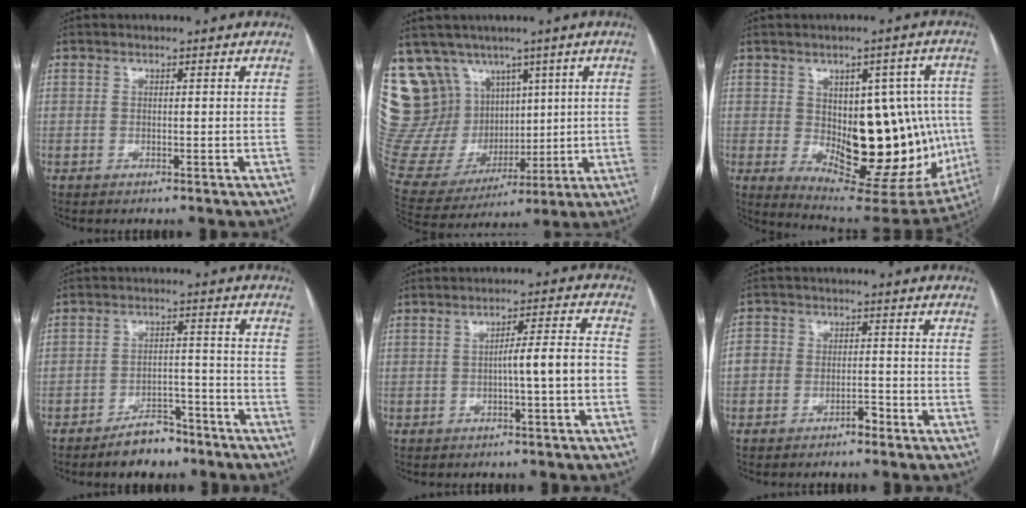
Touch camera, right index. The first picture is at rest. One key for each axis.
{"total": 22.0, "fx": 10.8, "fy": 16.9, "fz": 9.2, "tx": -0.225, "ty": 0.064, "tz": 0.228}
{"total": 22.7, "fx": -1.9, "fy": 10.3, "fz": 20.1, "tx": -0.244, "ty": 0.005, "tz": 0.000}
{"total": 6.0, "fx": -4.7, "fy": 2.8, "fz": 2.4, "tx": -0.031, "ty": 0.010, "tz": -0.073}
{"total": 5.8, "fx": -1.2, "fy": -0.1, "fz": 5.7, "tx": -0.082, "ty": 0.015, "tz": -0.018}
{"total": 4.4, "fx": -2.3, "fy": 3.0, "fz": 2.2, "tx": -0.034, "ty": 0.019, "tz": -0.041}